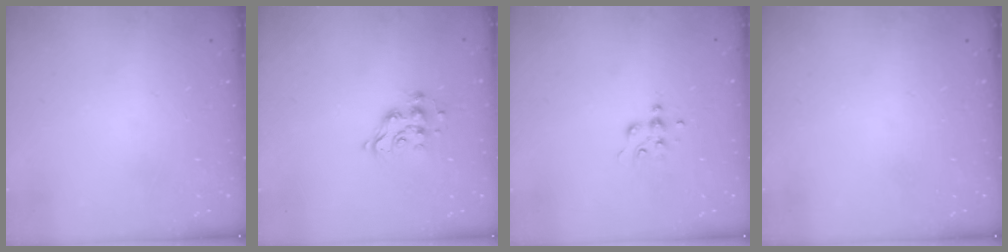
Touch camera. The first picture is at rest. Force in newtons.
{"total": 10.3, "press": 10.3, "slide": 0.4}
{"total": 5.5, "press": 5.5, "slide": 0.7}
{"total": 0.0}